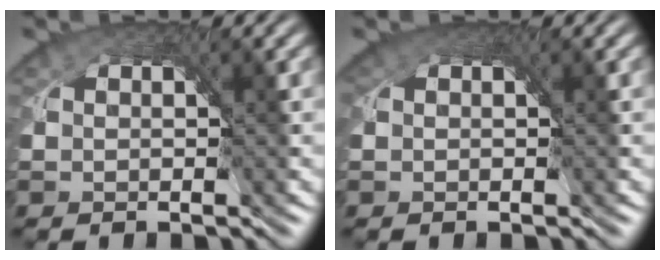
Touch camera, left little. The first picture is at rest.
{"total": 1.9, "force": [0.6, 1.6, 0.8], "torque": [-0.017, 0.000, 0.004]}